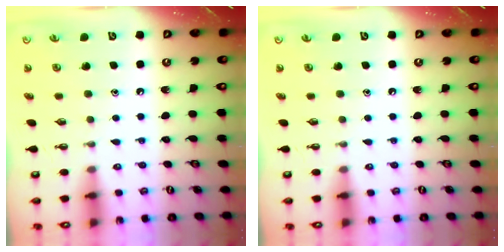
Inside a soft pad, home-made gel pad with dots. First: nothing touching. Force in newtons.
{"total": 0.0}